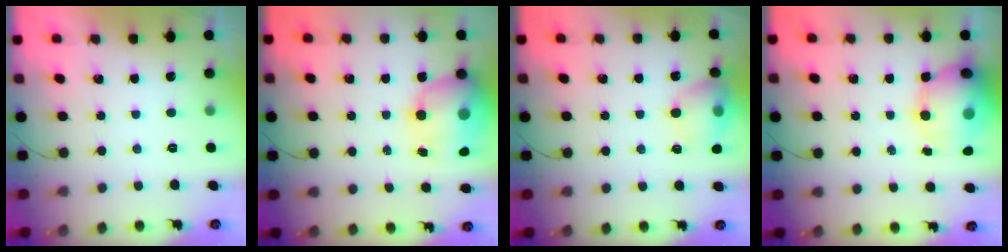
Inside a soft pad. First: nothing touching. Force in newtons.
{"total": 15.1, "press": 14.6, "slide": 3.8}
{"total": 12.8, "press": 12.7, "slide": 1.5}
{"total": 15.9, "press": 15.3, "slide": 4.4}